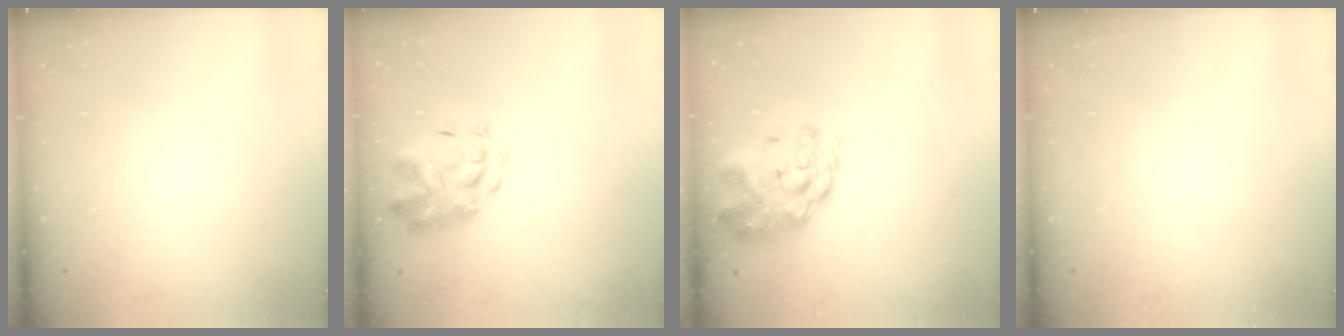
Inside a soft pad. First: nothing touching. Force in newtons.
{"total": 4.0, "press": 3.7, "slide": 1.3}
{"total": 3.2, "press": 3.0, "slide": 1.1}
{"total": 0.0}